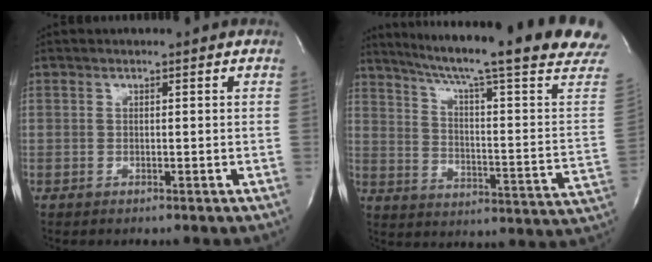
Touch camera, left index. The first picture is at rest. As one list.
[{"total": 26.3, "force": [20.7, -0.5, 16.2], "torque": [-0.250, -0.052, 0.271]}]